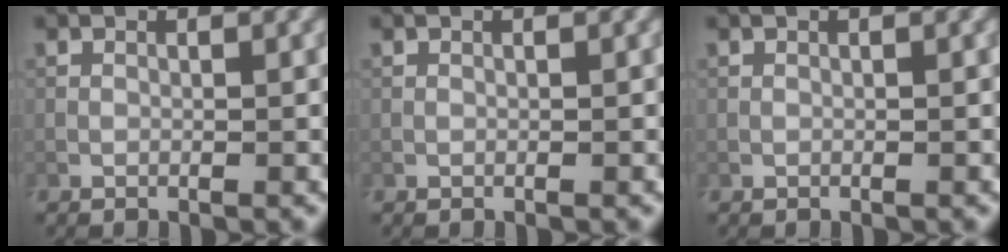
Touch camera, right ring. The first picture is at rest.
{"total": 0.0}
{"total": 0.0}